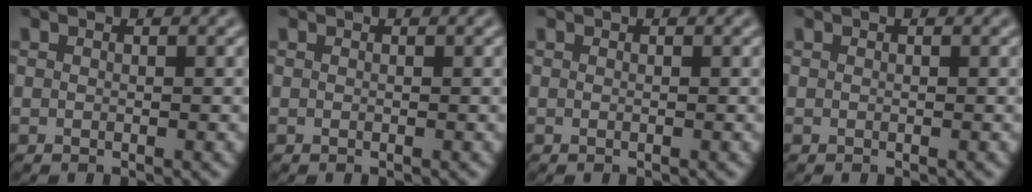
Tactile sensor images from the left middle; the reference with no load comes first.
{"total": 0.0}
{"total": 0.0}
{"total": 0.0}